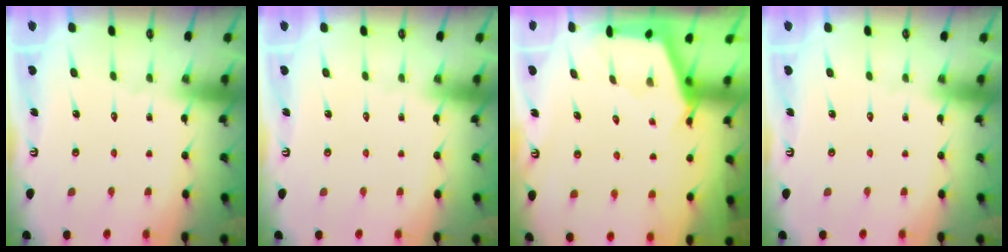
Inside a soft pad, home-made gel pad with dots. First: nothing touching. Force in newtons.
{"total": 0.0}
{"total": 2.7, "press": 2.6, "slide": 0.4}
{"total": 0.0}